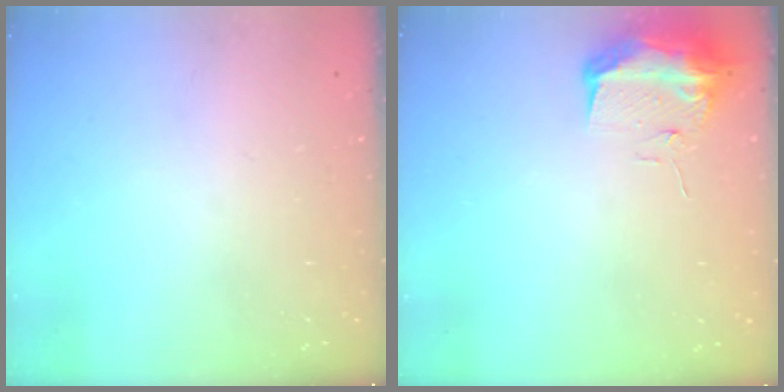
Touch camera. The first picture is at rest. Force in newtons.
{"total": 9.2, "press": 9.2, "slide": 1.1}